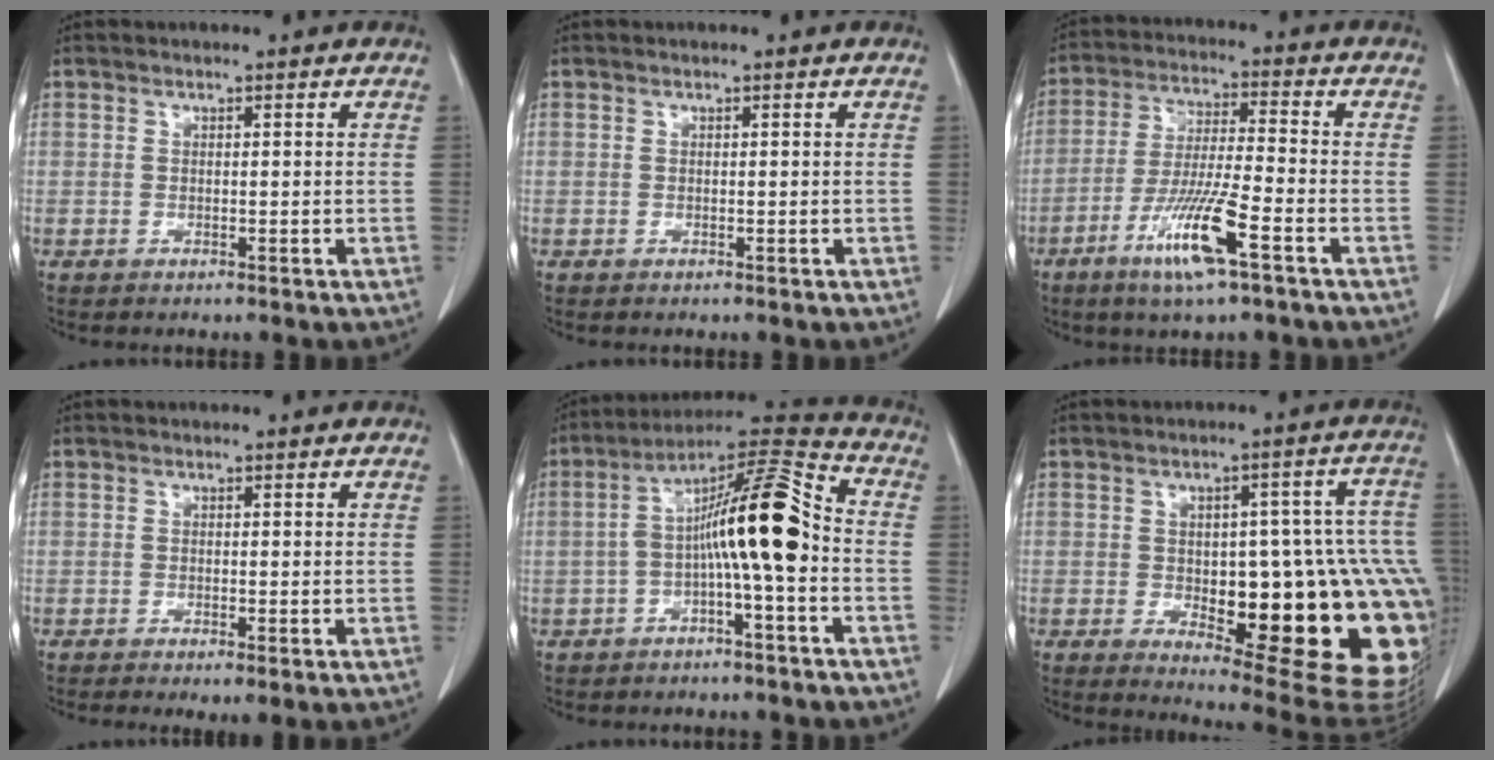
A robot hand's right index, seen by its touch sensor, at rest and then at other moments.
{"total": 0.0}
{"total": 11.1, "force": [-5.6, 0.3, 9.6], "torque": [-0.188, -0.018, -0.106]}
{"total": 2.0, "force": [-0.8, 0.5, 1.8], "torque": [-0.028, -0.006, -0.010]}
{"total": 13.3, "force": [-1.7, 1.4, 13.1], "torque": [-0.221, 0.036, -0.030]}
{"total": 24.9, "force": [-4.6, 7.7, 23.2], "torque": [-0.205, 0.020, -0.034]}